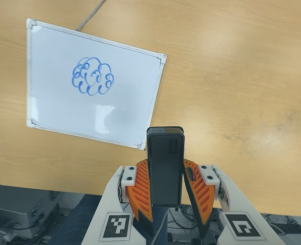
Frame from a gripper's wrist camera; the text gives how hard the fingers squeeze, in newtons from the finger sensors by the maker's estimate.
{"total": 5.6, "left": 4.8, "right": 6.3}